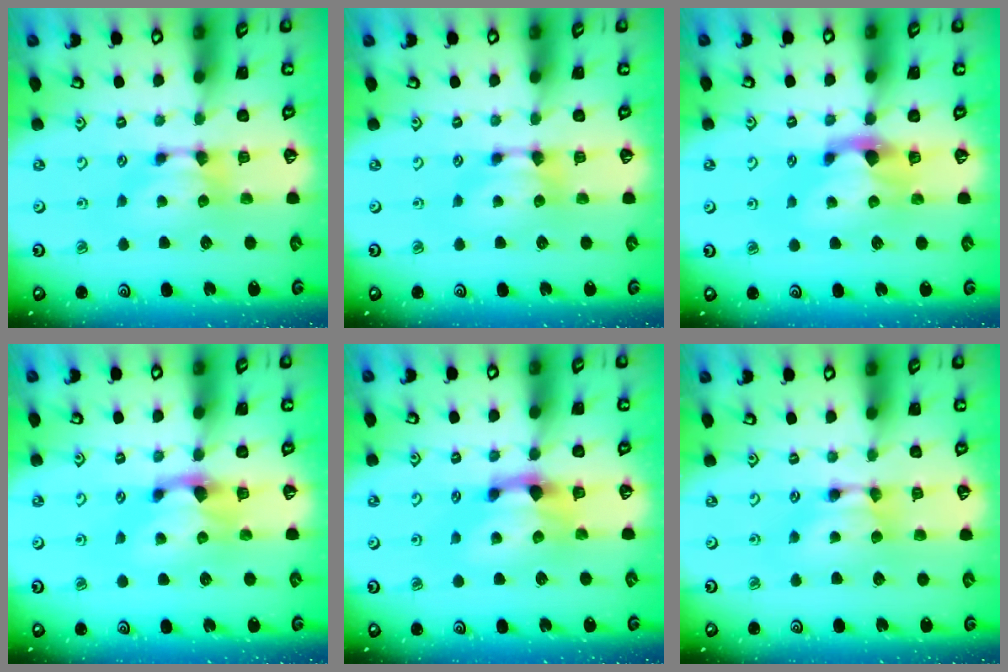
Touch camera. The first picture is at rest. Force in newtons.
{"total": 0.0}
{"total": 2.3, "press": 1.9, "slide": 1.2}
{"total": 1.4, "press": 0.9, "slide": 1.0}
{"total": 2.4, "press": 1.6, "slide": 1.7}
{"total": 1.6, "press": 1.6, "slide": 0.1}